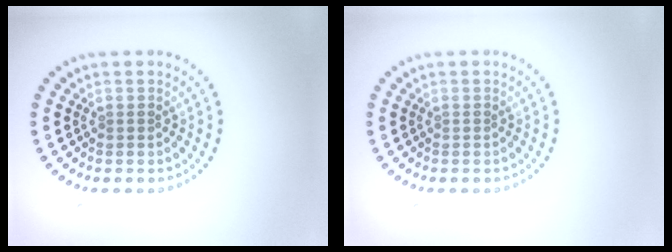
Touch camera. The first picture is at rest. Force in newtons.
{"total": 0.0}